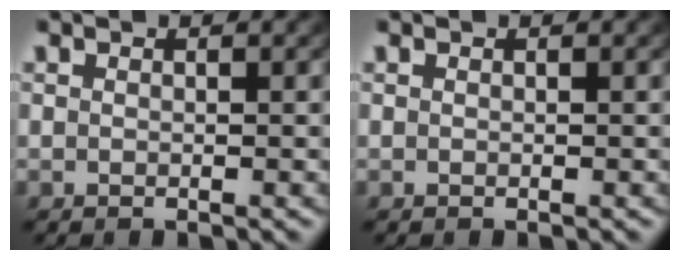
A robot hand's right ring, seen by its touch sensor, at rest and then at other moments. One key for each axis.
{"total": 0.0}